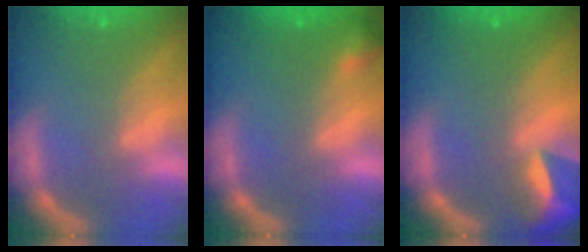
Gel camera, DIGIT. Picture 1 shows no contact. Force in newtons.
{"total": 1.4}
{"total": 6.0}